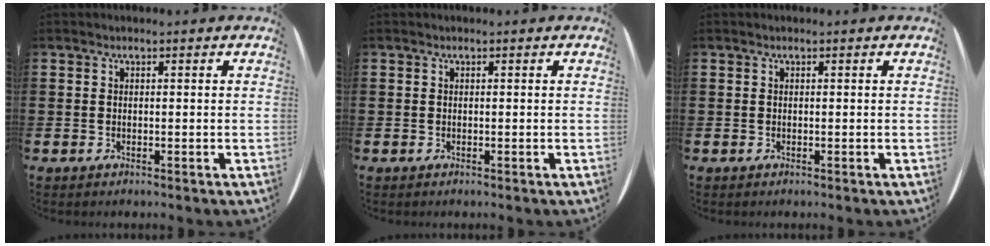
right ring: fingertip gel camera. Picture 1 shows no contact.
{"total": 0.0}
{"total": 0.0}